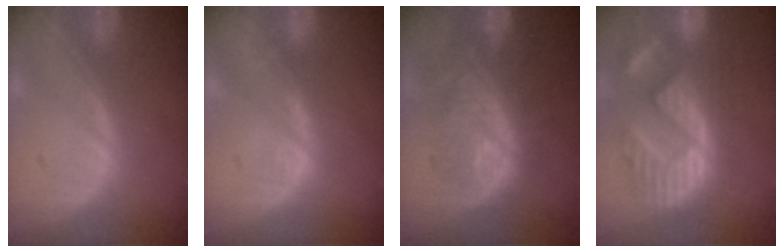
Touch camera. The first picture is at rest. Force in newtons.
{"total": 1.1, "press": 1.1, "slide": 0.2}
{"total": 9.9, "press": 9.9, "slide": 0.2}
{"total": 11.4, "press": 11.0, "slide": 3.3}